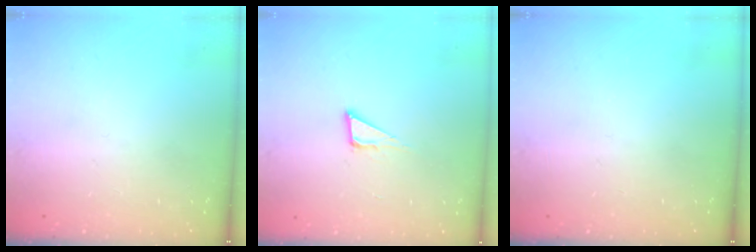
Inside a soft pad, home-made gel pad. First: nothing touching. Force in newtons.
{"total": 6.4, "press": 6.4, "slide": 0.4}
{"total": 0.0}